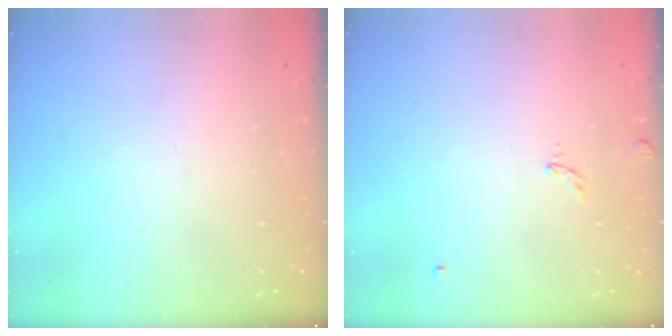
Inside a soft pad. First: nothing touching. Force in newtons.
{"total": 2.8, "press": 2.8, "slide": 0.3}